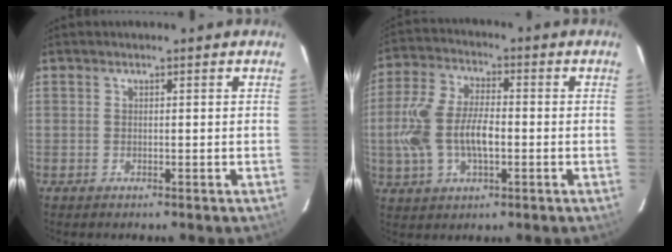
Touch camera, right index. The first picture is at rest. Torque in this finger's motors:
{"motor_torque": [0.43, -0.03, 0.34, 0.15]}